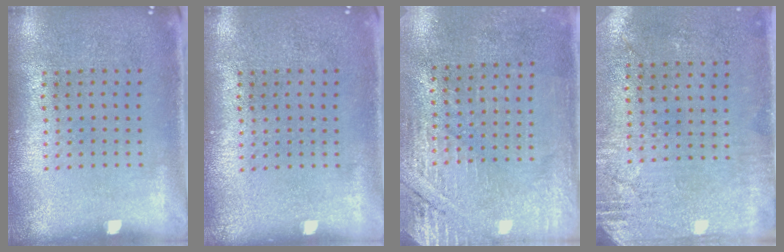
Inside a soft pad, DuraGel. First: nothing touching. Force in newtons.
{"total": 0.0}
{"total": 2.8, "press": 2.6, "slide": 1.0}
{"total": 2.8, "press": 2.3, "slide": 1.6}